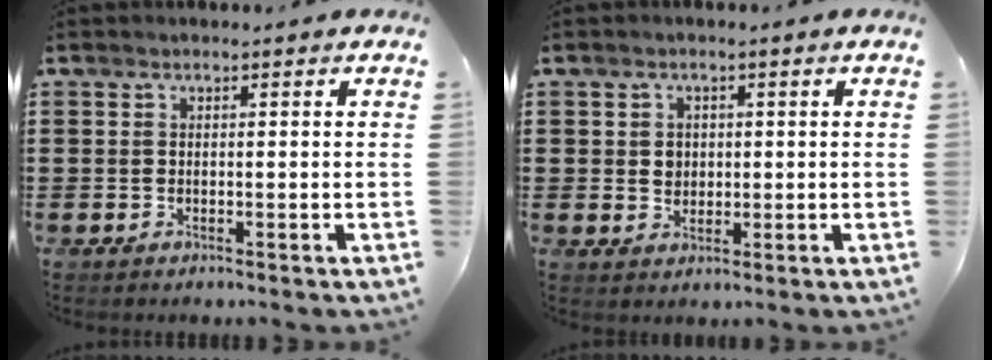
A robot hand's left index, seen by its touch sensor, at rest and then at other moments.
{"total": 2.1, "force": [0.4, 1.8, 1.0], "torque": [-0.018, 0.005, 0.004]}